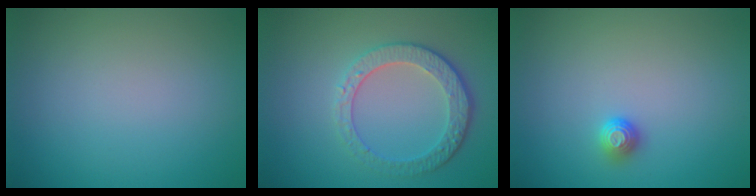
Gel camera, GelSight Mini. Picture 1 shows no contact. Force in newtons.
{"total": 3.9, "press": 3.1, "slide": 2.4}
{"total": 1.2, "press": 1.1, "slide": 0.4}